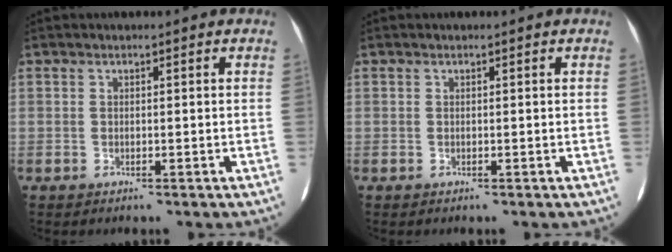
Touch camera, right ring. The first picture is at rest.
{"total": 0.0}